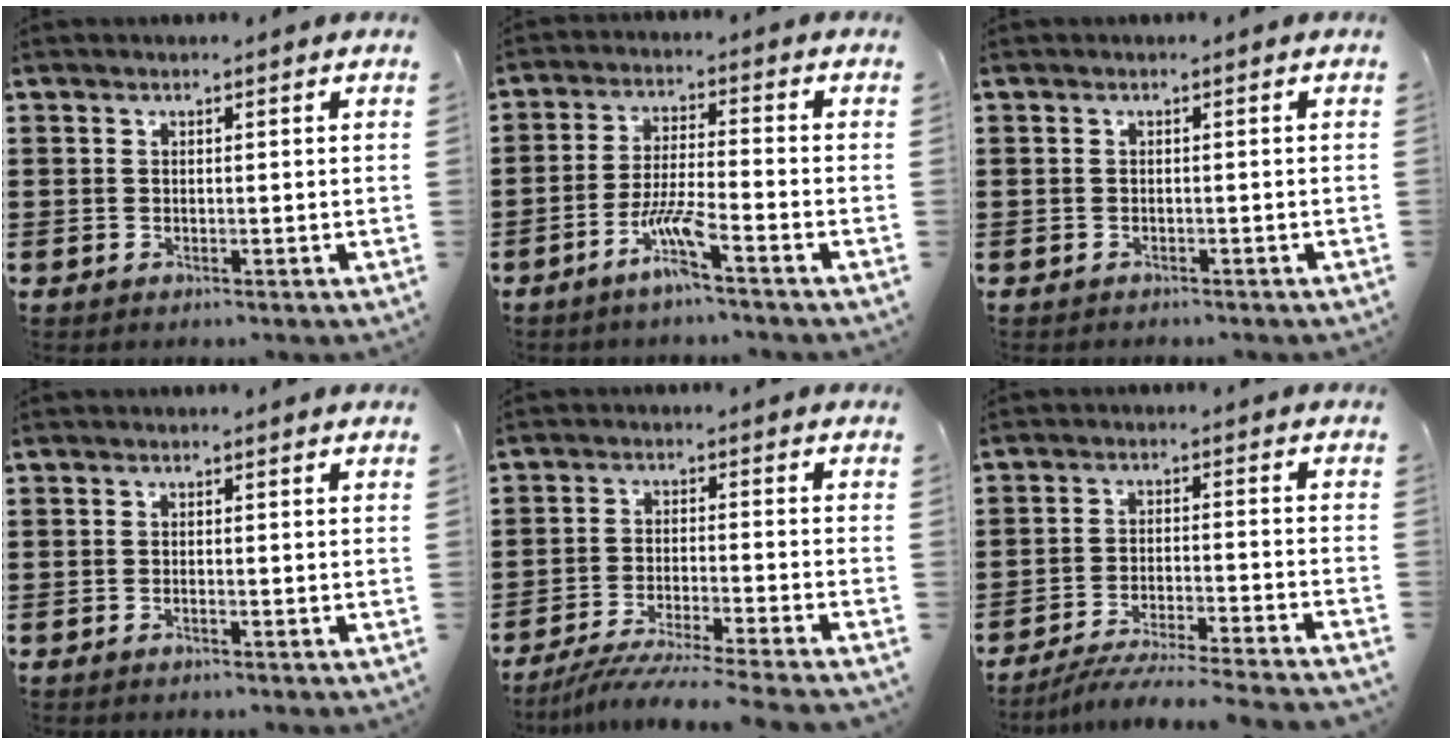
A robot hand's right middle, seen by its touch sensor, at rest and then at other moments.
{"total": 6.1, "force": [-3.9, 0.4, 4.8], "torque": [-0.097, -0.006, -0.073]}
{"total": 0.5, "force": [-0.5, 0.1, 0.0], "torque": [-0.002, 0.000, -0.011]}
{"total": 0.5, "force": [-0.3, 0.0, 0.4], "torque": [-0.008, -0.002, -0.006]}
{"total": 5.4, "force": [-5.0, -0.5, 2.0], "torque": [-0.045, -0.020, -0.102]}
{"total": 5.8, "force": [-5.5, -0.3, 1.9], "torque": [-0.042, -0.015, -0.111]}